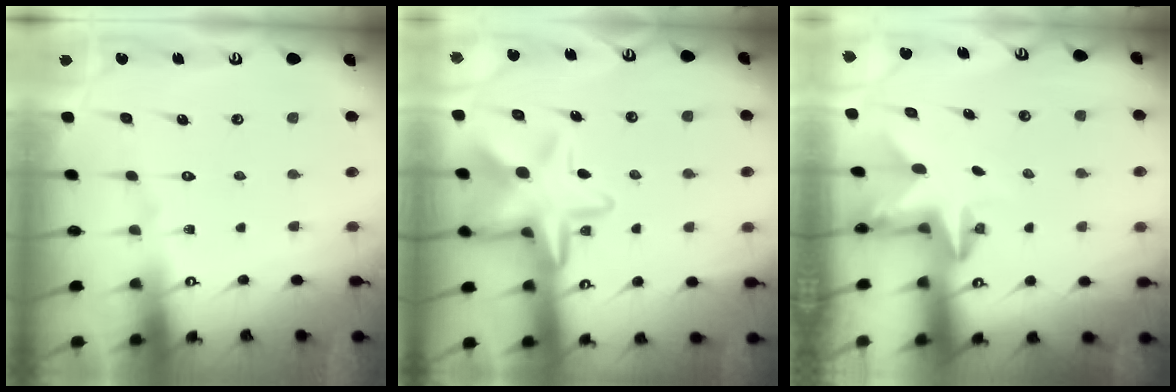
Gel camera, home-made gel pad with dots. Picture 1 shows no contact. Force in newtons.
{"total": 13.0, "press": 12.9, "slide": 1.8}
{"total": 2.4, "press": 2.4, "slide": 0.4}